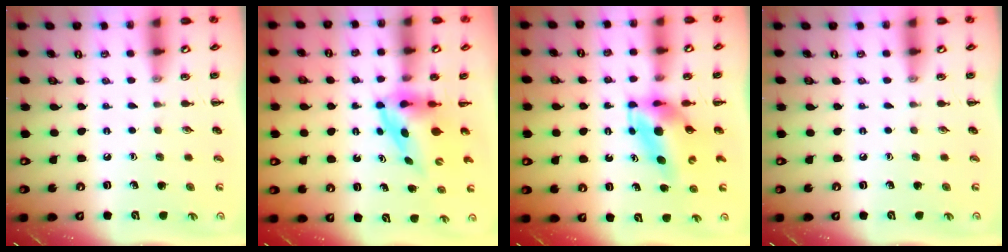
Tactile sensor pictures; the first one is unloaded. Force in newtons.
{"total": 3.7, "press": 3.7, "slide": 0.6}
{"total": 5.2, "press": 5.0, "slide": 1.3}
{"total": 0.0}